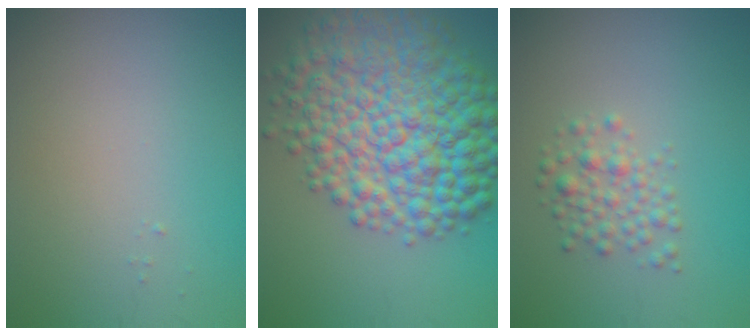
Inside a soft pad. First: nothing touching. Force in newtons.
{"total": 12.1, "press": 12.1, "slide": 0.2}
{"total": 2.3, "press": 2.3, "slide": 0.1}